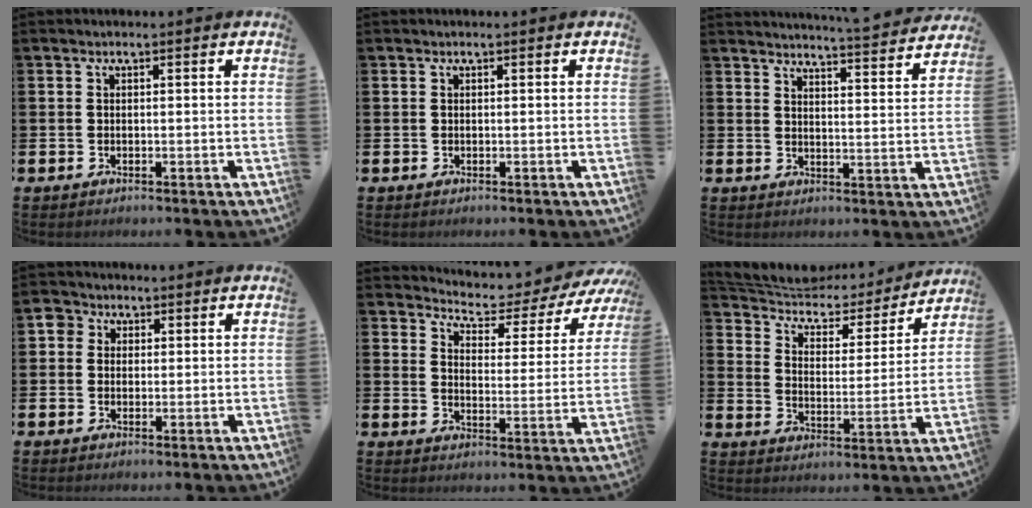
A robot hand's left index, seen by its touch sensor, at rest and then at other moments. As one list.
[{"total": 0.0}, {"total": 4.9, "force": [4.8, -0.6, 0.6], "torque": [-0.016, -0.040, 0.082]}, {"total": 2.5, "force": [1.0, 2.2, 0.3], "torque": [0.000, 0.005, 0.011]}, {"total": 4.5, "force": [4.3, 1.1, 0.7], "torque": [-0.035, -0.044, 0.065]}, {"total": 5.8, "force": [5.2, 2.2, 1.3], "torque": [-0.060, -0.040, 0.086]}]